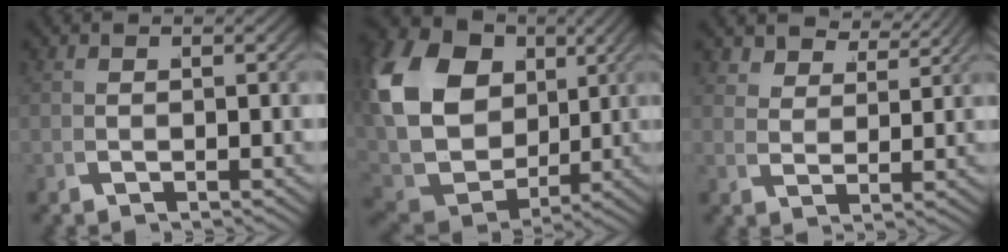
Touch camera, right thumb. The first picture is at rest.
{"total": 17.7, "force": [2.2, 14.0, 10.6], "torque": [-0.265, -0.042, 0.048]}
{"total": 4.1, "force": [3.9, 0.7, 0.9], "torque": [-0.014, 0.006, 0.073]}